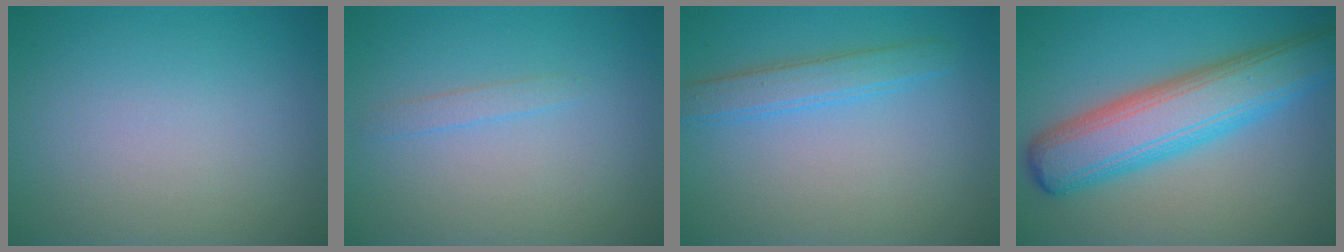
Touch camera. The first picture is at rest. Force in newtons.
{"total": 1.0, "press": 1.0, "slide": 0.1}
{"total": 2.6, "press": 2.6, "slide": 0.1}
{"total": 8.4, "press": 8.4, "slide": 0.2}